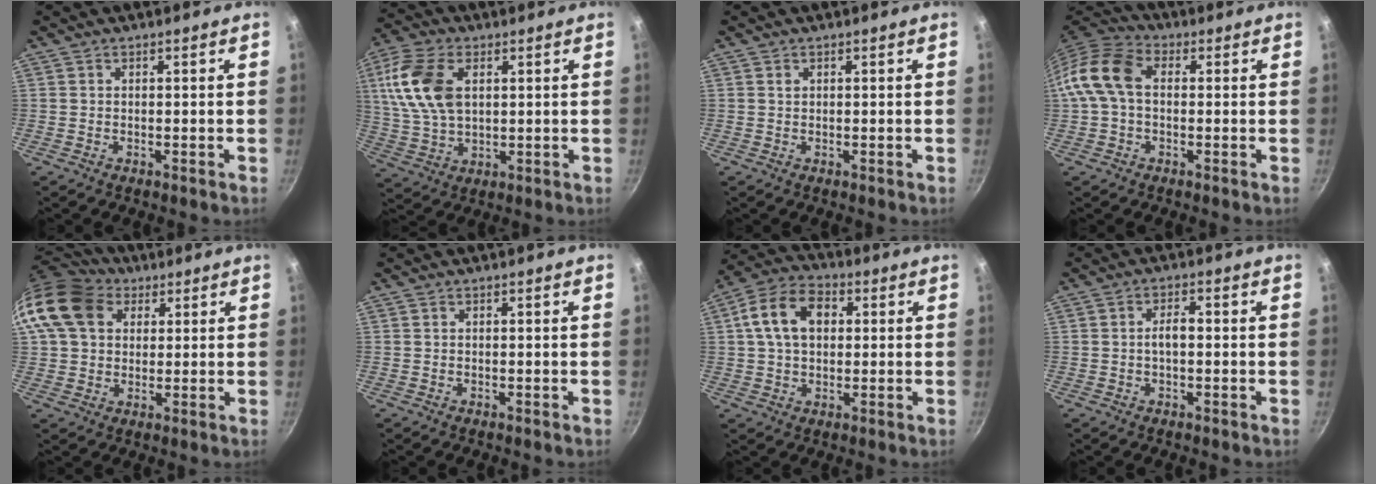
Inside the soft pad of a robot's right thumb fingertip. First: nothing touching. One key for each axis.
{"total": 13.7, "fx": 3.5, "fy": 8.3, "fz": 10.3, "tx": -0.195, "ty": -0.003, "tz": 0.068}
{"total": 0.6, "fx": 0.3, "fy": 0.4, "fz": 0.2, "tx": -0.002, "ty": -0.001, "tz": 0.005}
{"total": 10.8, "fx": 0.8, "fy": 7.3, "fz": 7.9, "tx": -0.143, "ty": 0.028, "tz": -0.006}
{"total": 15.7, "fx": 5.6, "fy": 12.0, "fz": 8.3, "tx": -0.156, "ty": 0.018, "tz": 0.090}
{"total": 0.0}
{"total": 11.8, "fx": 2.4, "fy": 8.2, "fz": 8.2, "tx": -0.126, "ty": 0.017, "tz": 0.027}
{"total": 2.9, "fx": -0.3, "fy": 1.4, "fz": 2.6, "tx": -0.041, "ty": 0.014, "tz": -0.006}